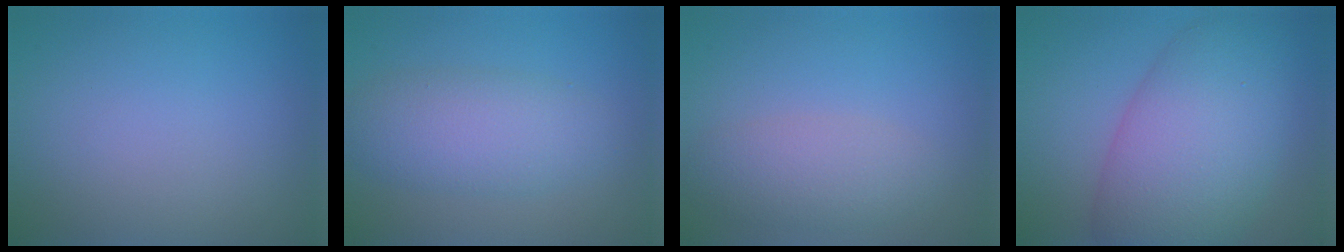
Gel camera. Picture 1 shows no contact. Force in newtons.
{"total": 4.8, "press": 4.8, "slide": 0.3}
{"total": 3.1, "press": 3.1, "slide": 0.1}
{"total": 10.8, "press": 10.8, "slide": 0.3}